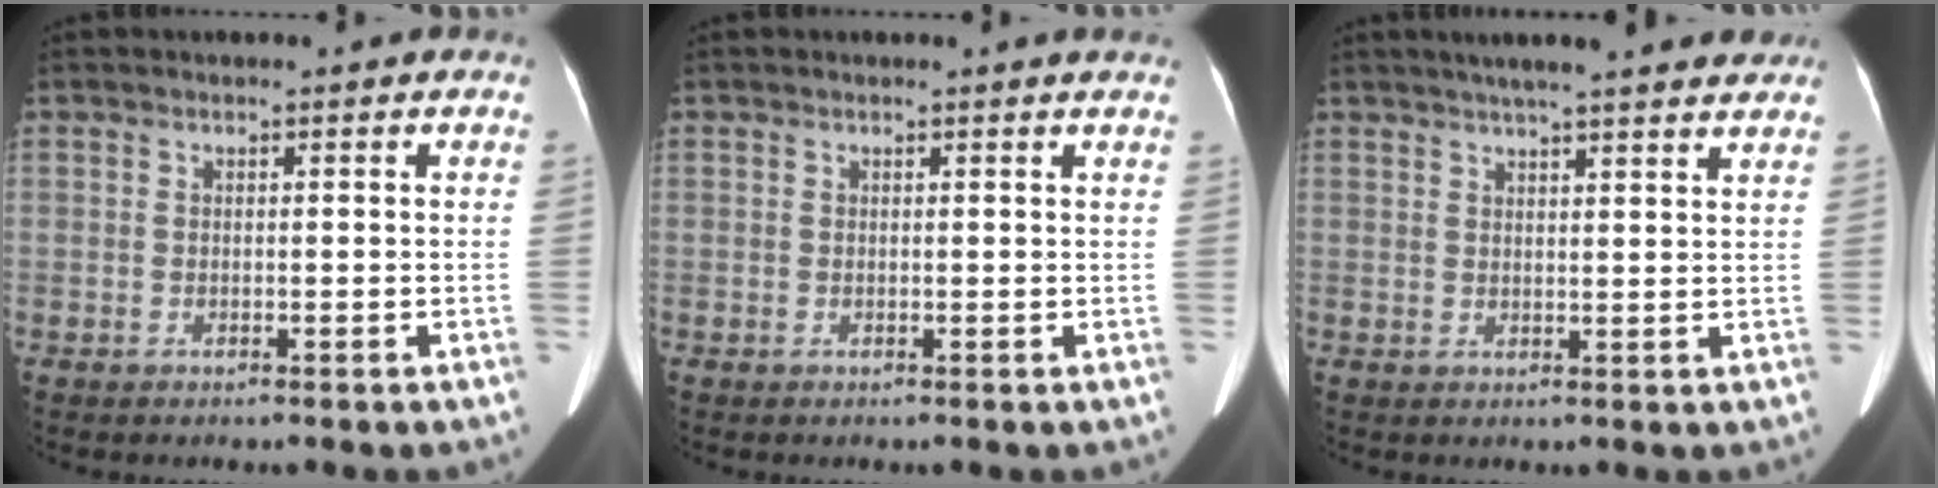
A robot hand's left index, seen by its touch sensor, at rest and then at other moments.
{"total": 1.7, "force": [1.6, -0.2, 0.4], "torque": [-0.016, -0.002, 0.011]}
{"total": 13.8, "force": [11.9, 1.5, 6.8], "torque": [-0.094, 0.026, 0.148]}